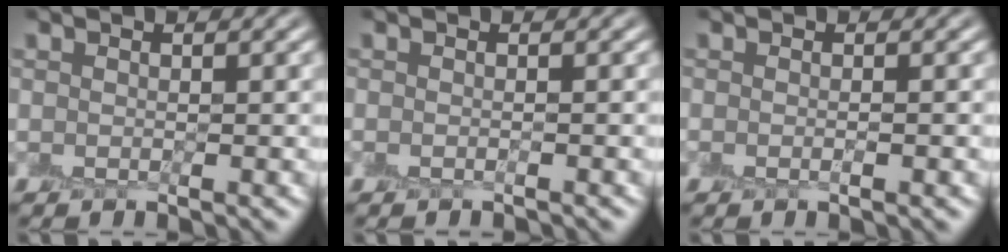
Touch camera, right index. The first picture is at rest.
{"total": 0.8, "force": [-0.8, -0.1, 0.0], "torque": [0.001, -0.011, -0.015]}
{"total": 0.8, "force": [-0.5, 0.0, 0.6], "torque": [-0.010, -0.004, -0.008]}